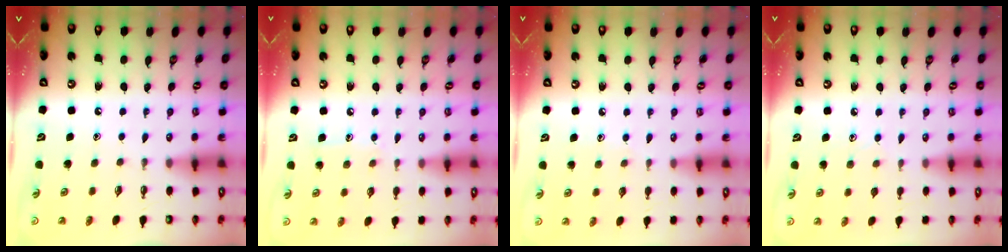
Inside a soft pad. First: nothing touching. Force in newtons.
{"total": 6.4, "press": 6.4, "slide": 0.6}
{"total": 3.3, "press": 3.3, "slide": 0.4}
{"total": 5.5, "press": 5.5, "slide": 0.5}